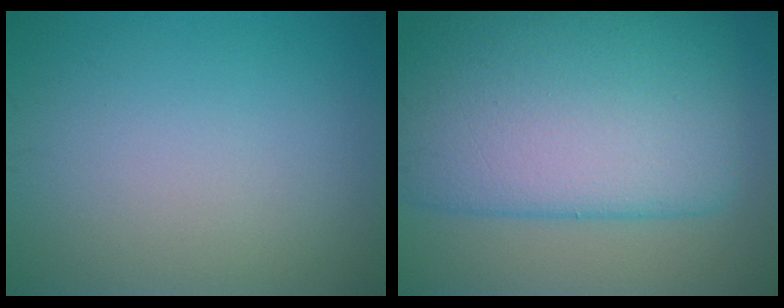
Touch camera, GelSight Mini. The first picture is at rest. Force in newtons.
{"total": 13.4, "press": 13.4, "slide": 0.4}